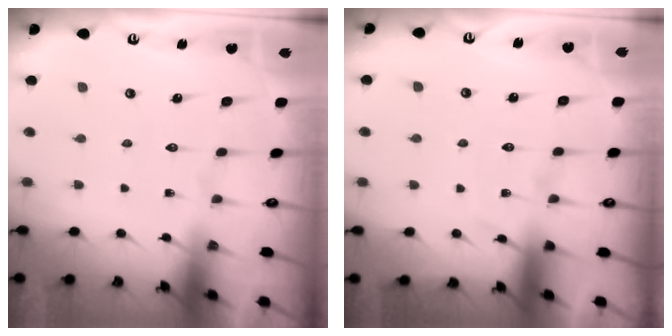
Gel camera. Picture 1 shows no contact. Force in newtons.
{"total": 4.6, "press": 4.6, "slide": 0.6}